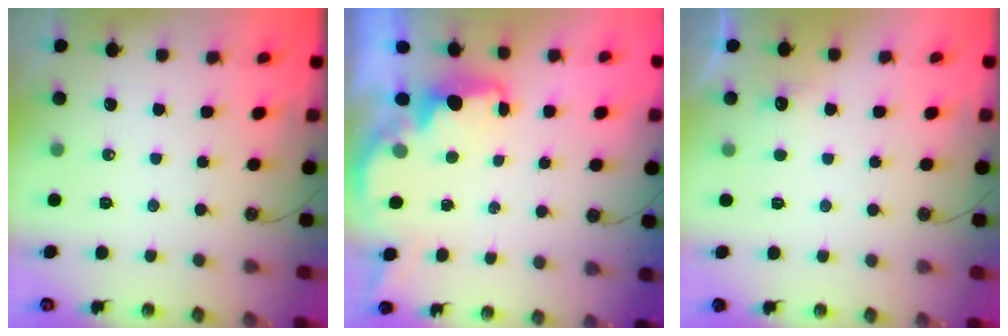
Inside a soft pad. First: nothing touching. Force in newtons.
{"total": 2.2, "press": 2.0, "slide": 0.8}
{"total": 4.1, "press": 3.9, "slide": 1.2}